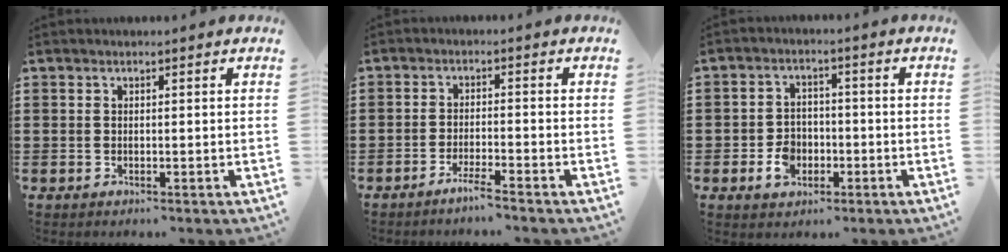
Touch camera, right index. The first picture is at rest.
{"total": 2.8, "force": [-2.5, -0.3, 1.3], "torque": [-0.022, 0.001, -0.046]}
{"total": 4.6, "force": [-1.7, 3.4, 2.6], "torque": [-0.066, 0.001, -0.034]}